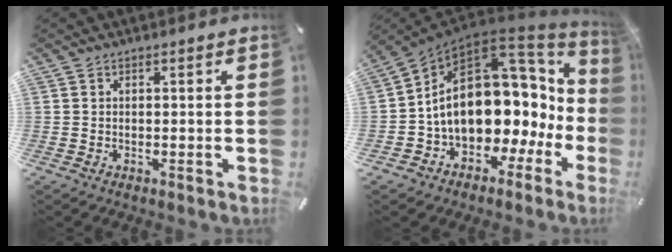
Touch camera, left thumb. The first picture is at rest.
{"total": 18.4, "force": [0.7, 12.3, 13.7], "torque": [-0.245, -0.039, 0.025]}